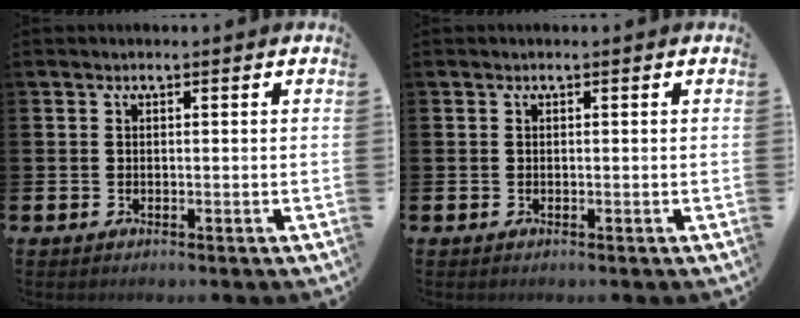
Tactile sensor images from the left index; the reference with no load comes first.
{"total": 0.0}